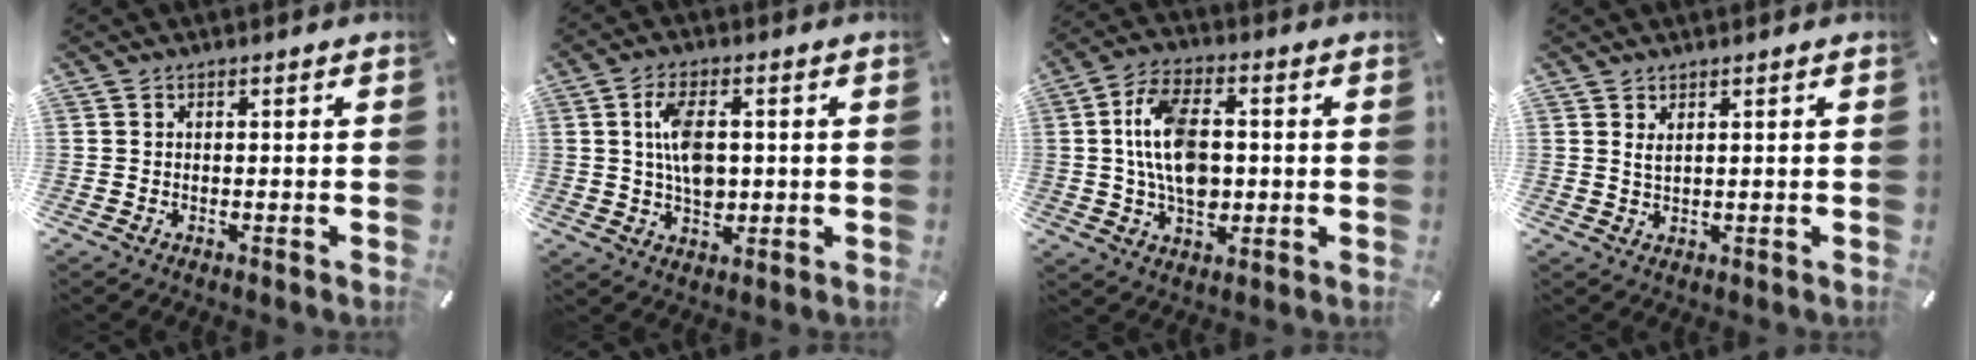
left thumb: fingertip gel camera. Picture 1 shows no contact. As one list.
[{"total": 8.0, "force": [0.8, 4.9, 6.3], "torque": [-0.112, 0.000, 0.008]}, {"total": 12.7, "force": [0.1, 8.1, 9.8], "torque": [-0.191, 0.008, 0.002]}, {"total": 1.8, "force": [1.1, 0.6, 1.3], "torque": [-0.028, -0.001, 0.020]}]